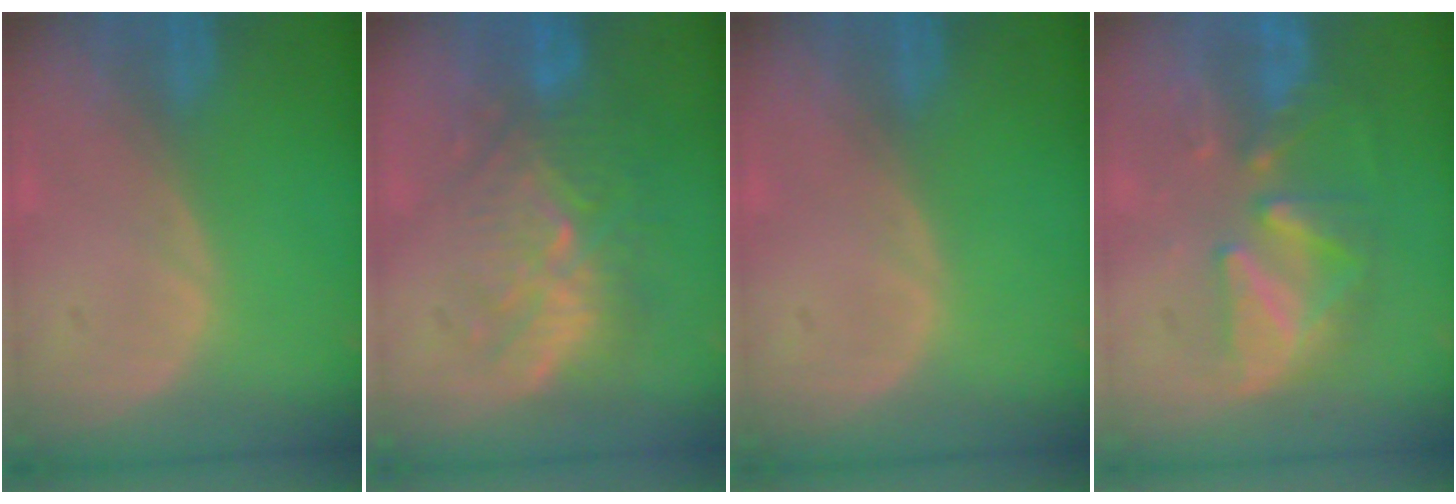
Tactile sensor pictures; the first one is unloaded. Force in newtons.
{"total": 9.3, "press": 8.9, "slide": 2.7}
{"total": 0.0}
{"total": 8.3, "press": 8.1, "slide": 2.0}